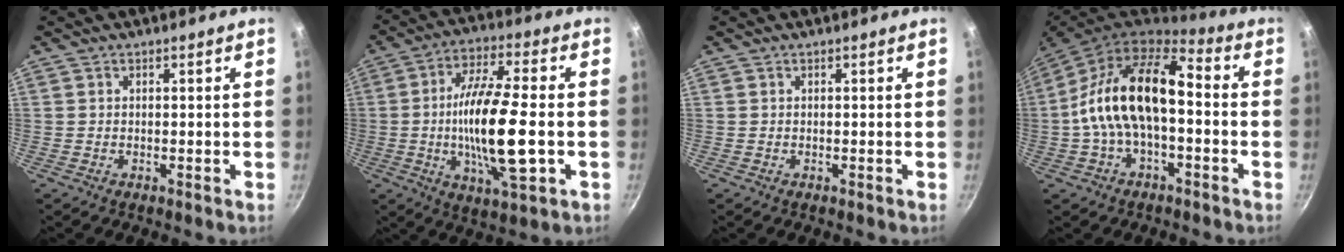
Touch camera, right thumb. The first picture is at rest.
{"total": 17.9, "force": [-2.2, 5.1, 17.0], "torque": [-0.311, 0.011, -0.045]}
{"total": 0.0}
{"total": 17.2, "force": [-1.1, 9.1, 14.5], "torque": [-0.246, 0.050, -0.035]}